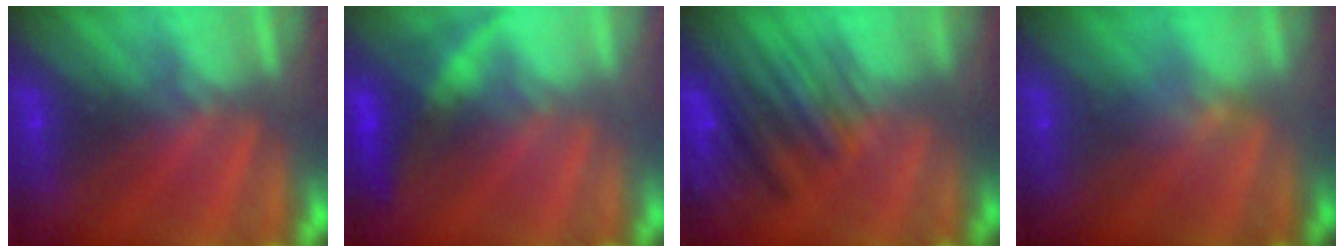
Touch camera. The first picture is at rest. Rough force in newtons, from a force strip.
{"total": 3.3}
{"total": 5.6}
{"total": 2.4}